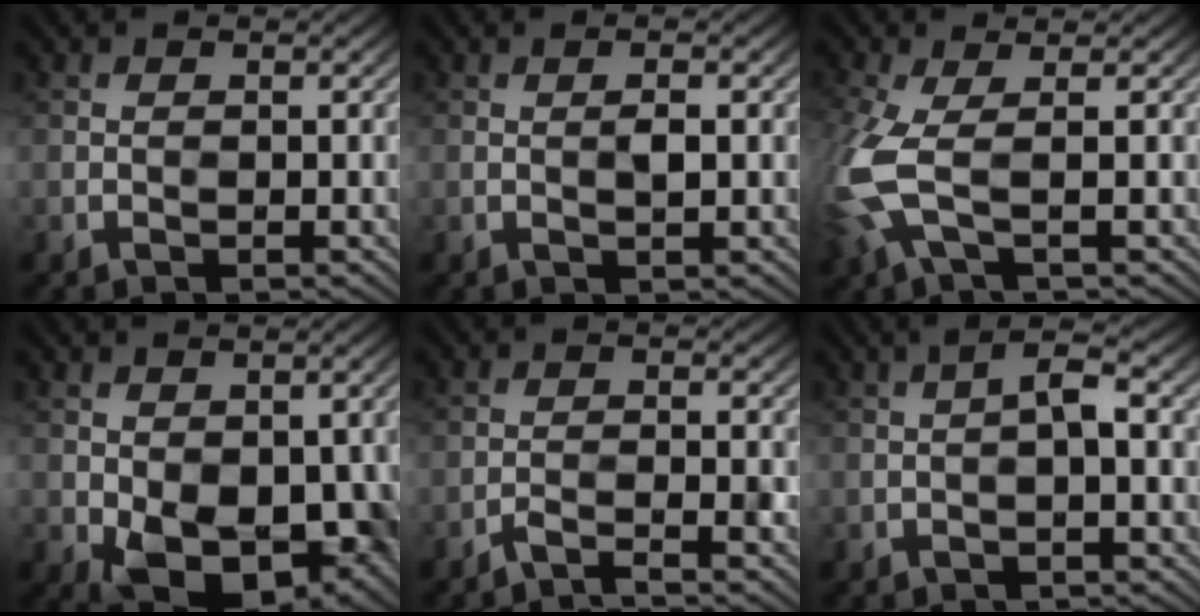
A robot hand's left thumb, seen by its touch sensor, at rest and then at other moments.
{"total": 1.5, "force": [1.0, -0.2, 1.1], "torque": [-0.020, 0.011, 0.011]}
{"total": 6.4, "force": [-0.2, 2.2, 6.0], "torque": [-0.153, -0.011, -0.010]}
{"total": 10.4, "force": [-1.8, 6.4, 8.0], "torque": [-0.130, -0.042, -0.005]}
{"total": 2.8, "force": [-1.9, 0.3, 2.0], "torque": [-0.029, 0.011, -0.038]}
{"total": 3.0, "force": [0.2, 0.3, 3.0], "torque": [-0.048, 0.012, -0.007]}